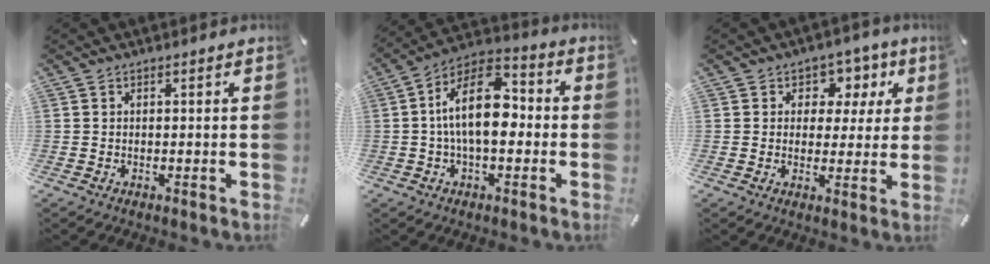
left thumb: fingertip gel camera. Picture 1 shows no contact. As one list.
[{"total": 14.7, "force": [-0.2, 7.9, 12.4], "torque": [-0.231, 0.000, -0.005]}, {"total": 7.7, "force": [1.8, 6.7, 3.2], "torque": [-0.033, -0.006, 0.027]}]